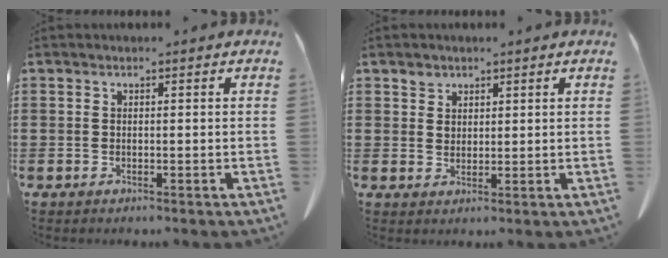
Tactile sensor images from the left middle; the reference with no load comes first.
{"total": 2.1, "force": [1.5, 1.4, 0.2], "torque": [-0.011, 0.002, 0.030]}